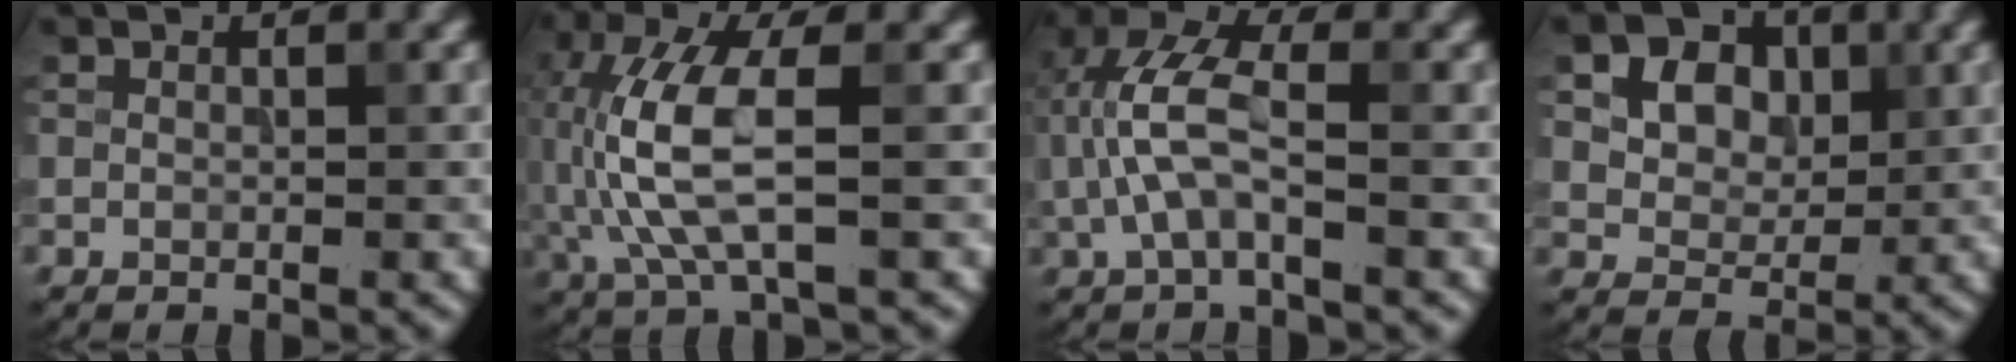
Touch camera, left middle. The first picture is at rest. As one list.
[{"total": 7.4, "force": [-0.8, 2.6, 6.9], "torque": [-0.174, 0.007, -0.011]}, {"total": 5.5, "force": [-0.5, 2.2, 5.0], "torque": [-0.118, 0.017, -0.016]}, {"total": 9.9, "force": [4.1, 7.3, 5.2], "torque": [-0.100, 0.023, 0.062]}]